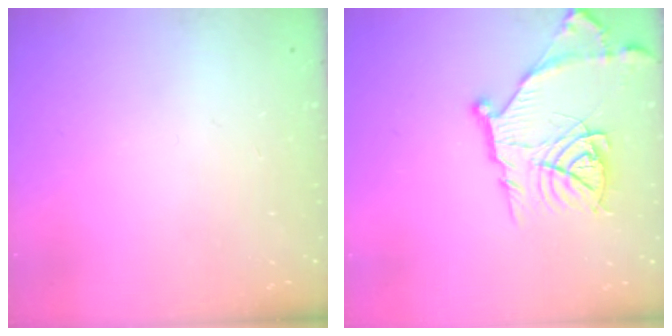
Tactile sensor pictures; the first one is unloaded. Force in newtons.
{"total": 17.5, "press": 17.4, "slide": 1.6}